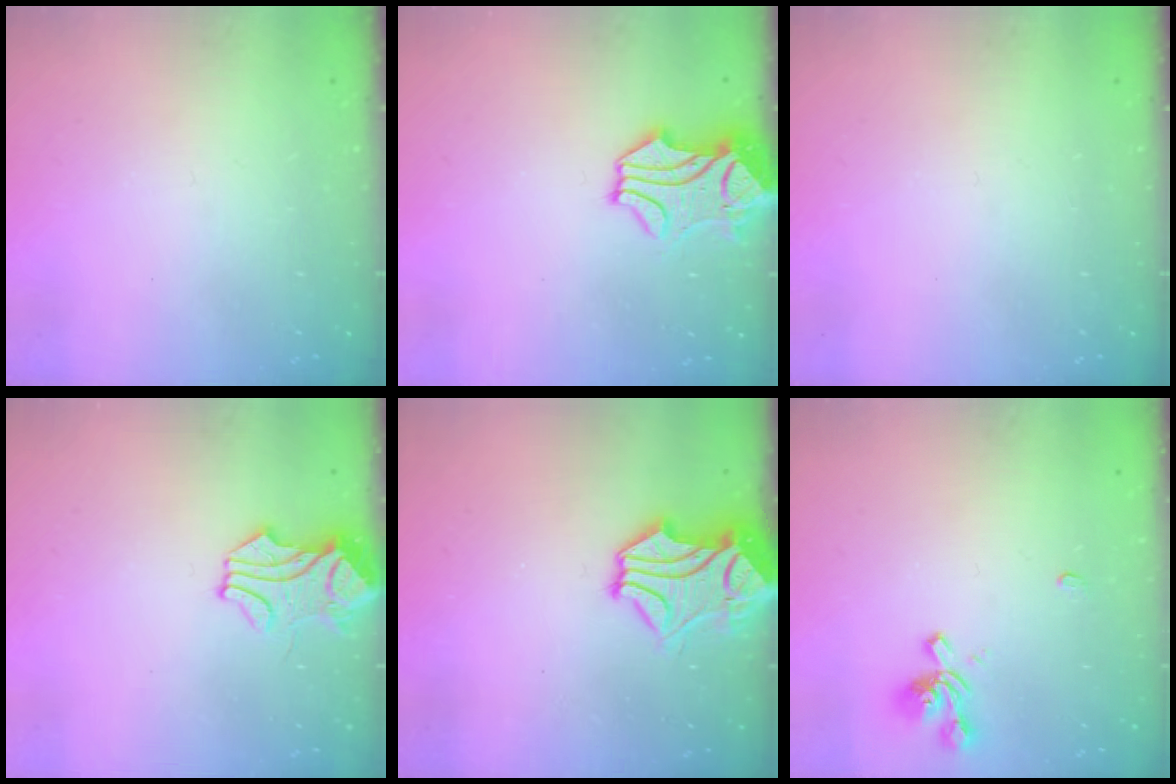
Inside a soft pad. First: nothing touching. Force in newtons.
{"total": 1.9, "press": 1.4, "slide": 1.3}
{"total": 0.0}
{"total": 1.9, "press": 1.8, "slide": 0.8}
{"total": 3.2, "press": 2.8, "slide": 1.6}
{"total": 1.8, "press": 1.4, "slide": 1.1}